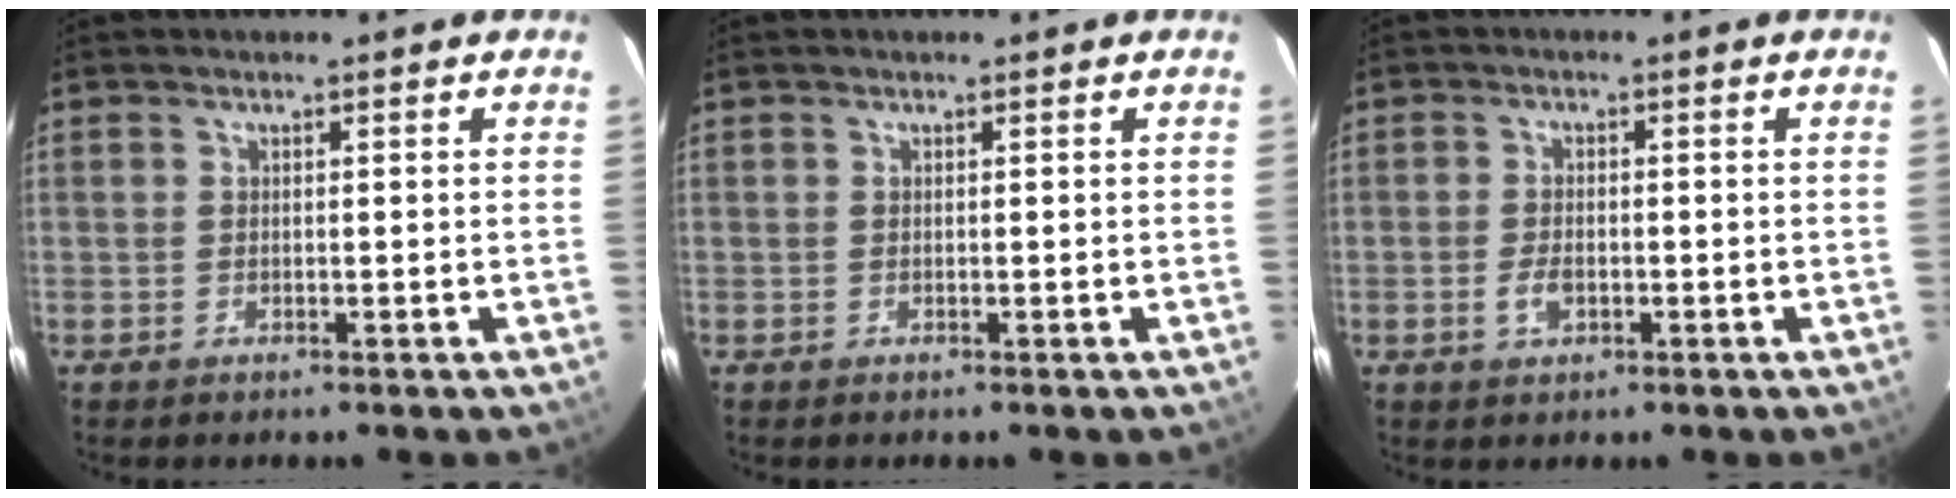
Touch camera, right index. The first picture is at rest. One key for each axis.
{"total": 0.0}
{"total": 3.3, "fx": -1.2, "fy": 1.9, "fz": 2.4, "tx": -0.051, "ty": -0.001, "tz": -0.020}